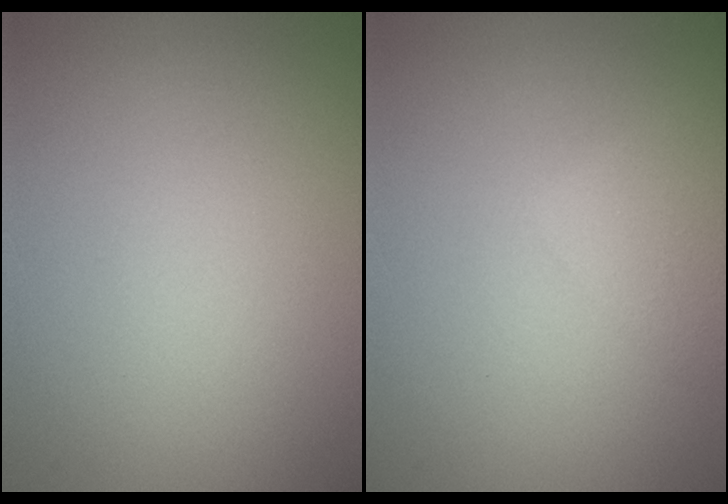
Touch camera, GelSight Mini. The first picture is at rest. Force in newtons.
{"total": 1.5, "press": 1.5, "slide": 0.0}